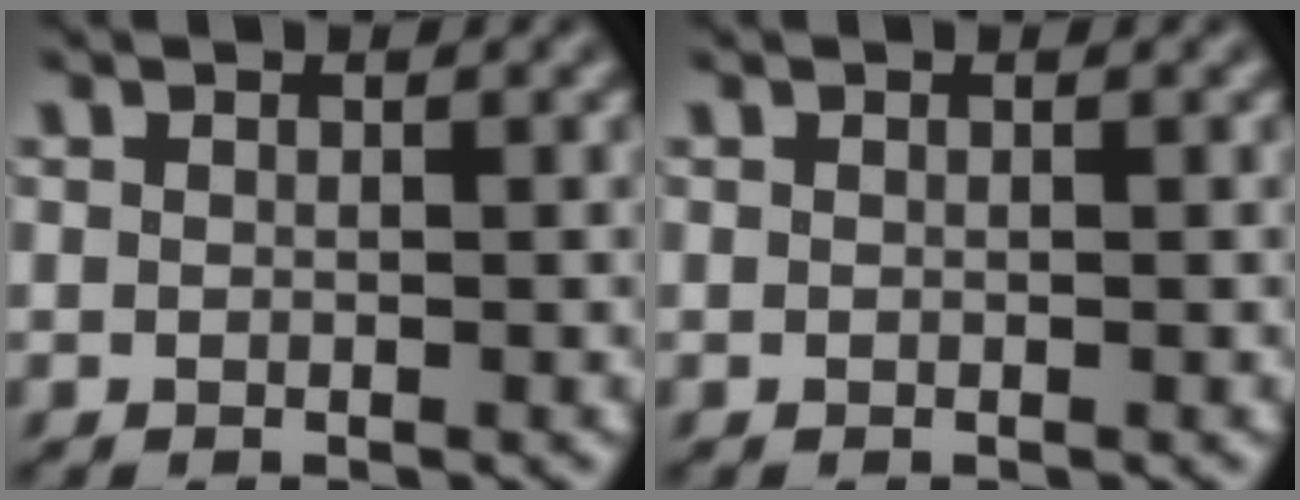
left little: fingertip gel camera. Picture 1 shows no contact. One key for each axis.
{"total": 0.0}